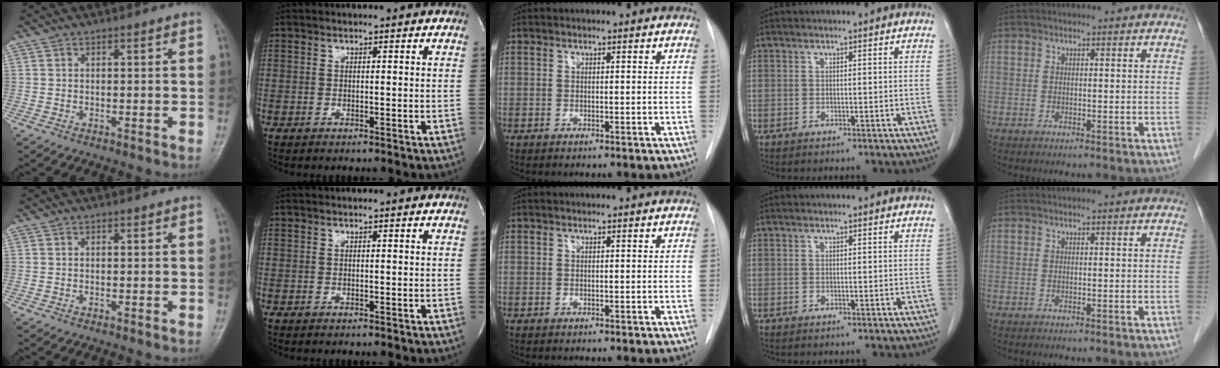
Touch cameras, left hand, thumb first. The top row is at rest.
{}